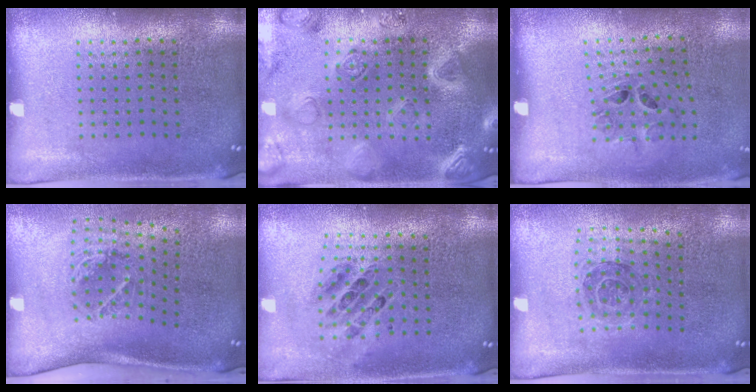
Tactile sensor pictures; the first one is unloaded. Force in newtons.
{"total": 3.0, "press": 2.9, "slide": 0.8}
{"total": 1.3, "press": 0.7, "slide": 1.2}
{"total": 2.1, "press": 1.3, "slide": 1.7}
{"total": 0.6, "press": 0.6, "slide": 0.1}
{"total": 1.1, "press": 1.1, "slide": 0.3}